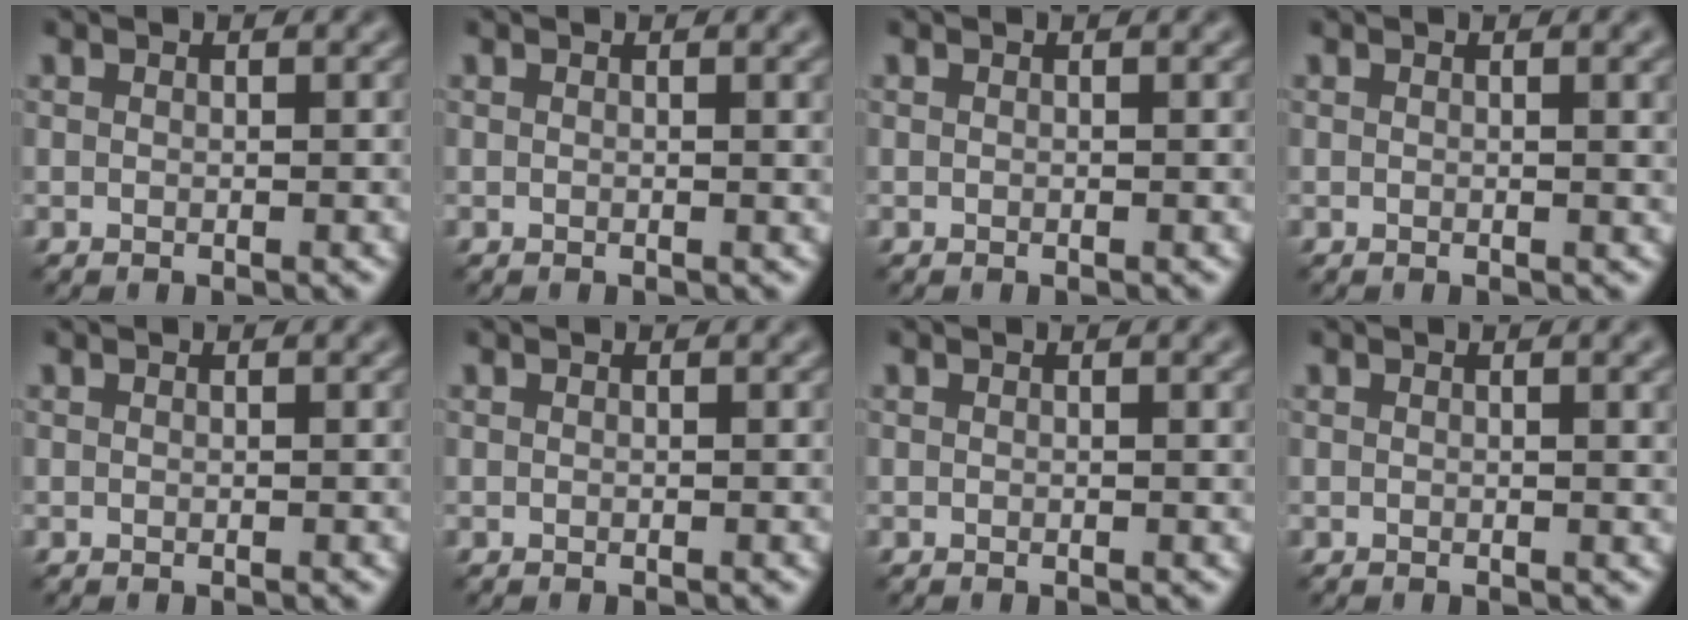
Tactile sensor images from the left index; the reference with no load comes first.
{"total": 1.4, "force": [0.4, 0.4, 1.3], "torque": [-0.010, 0.004, 0.003]}
{"total": 0.0}
{"total": 2.3, "force": [0.6, 0.7, 2.1], "torque": [-0.016, 0.006, 0.004]}
{"total": 0.0}
{"total": 0.0}
{"total": 0.7, "force": [0.2, 0.2, 0.6], "torque": [-0.005, 0.004, 0.001]}
{"total": 2.0, "force": [0.6, 0.7, 1.8], "torque": [-0.013, 0.007, 0.004]}